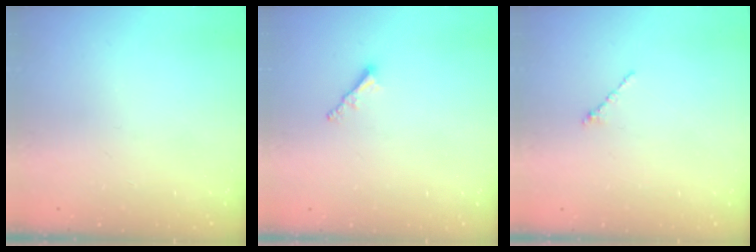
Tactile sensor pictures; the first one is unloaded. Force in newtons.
{"total": 1.9, "press": 1.9, "slide": 0.5}
{"total": 1.0, "press": 0.9, "slide": 0.4}